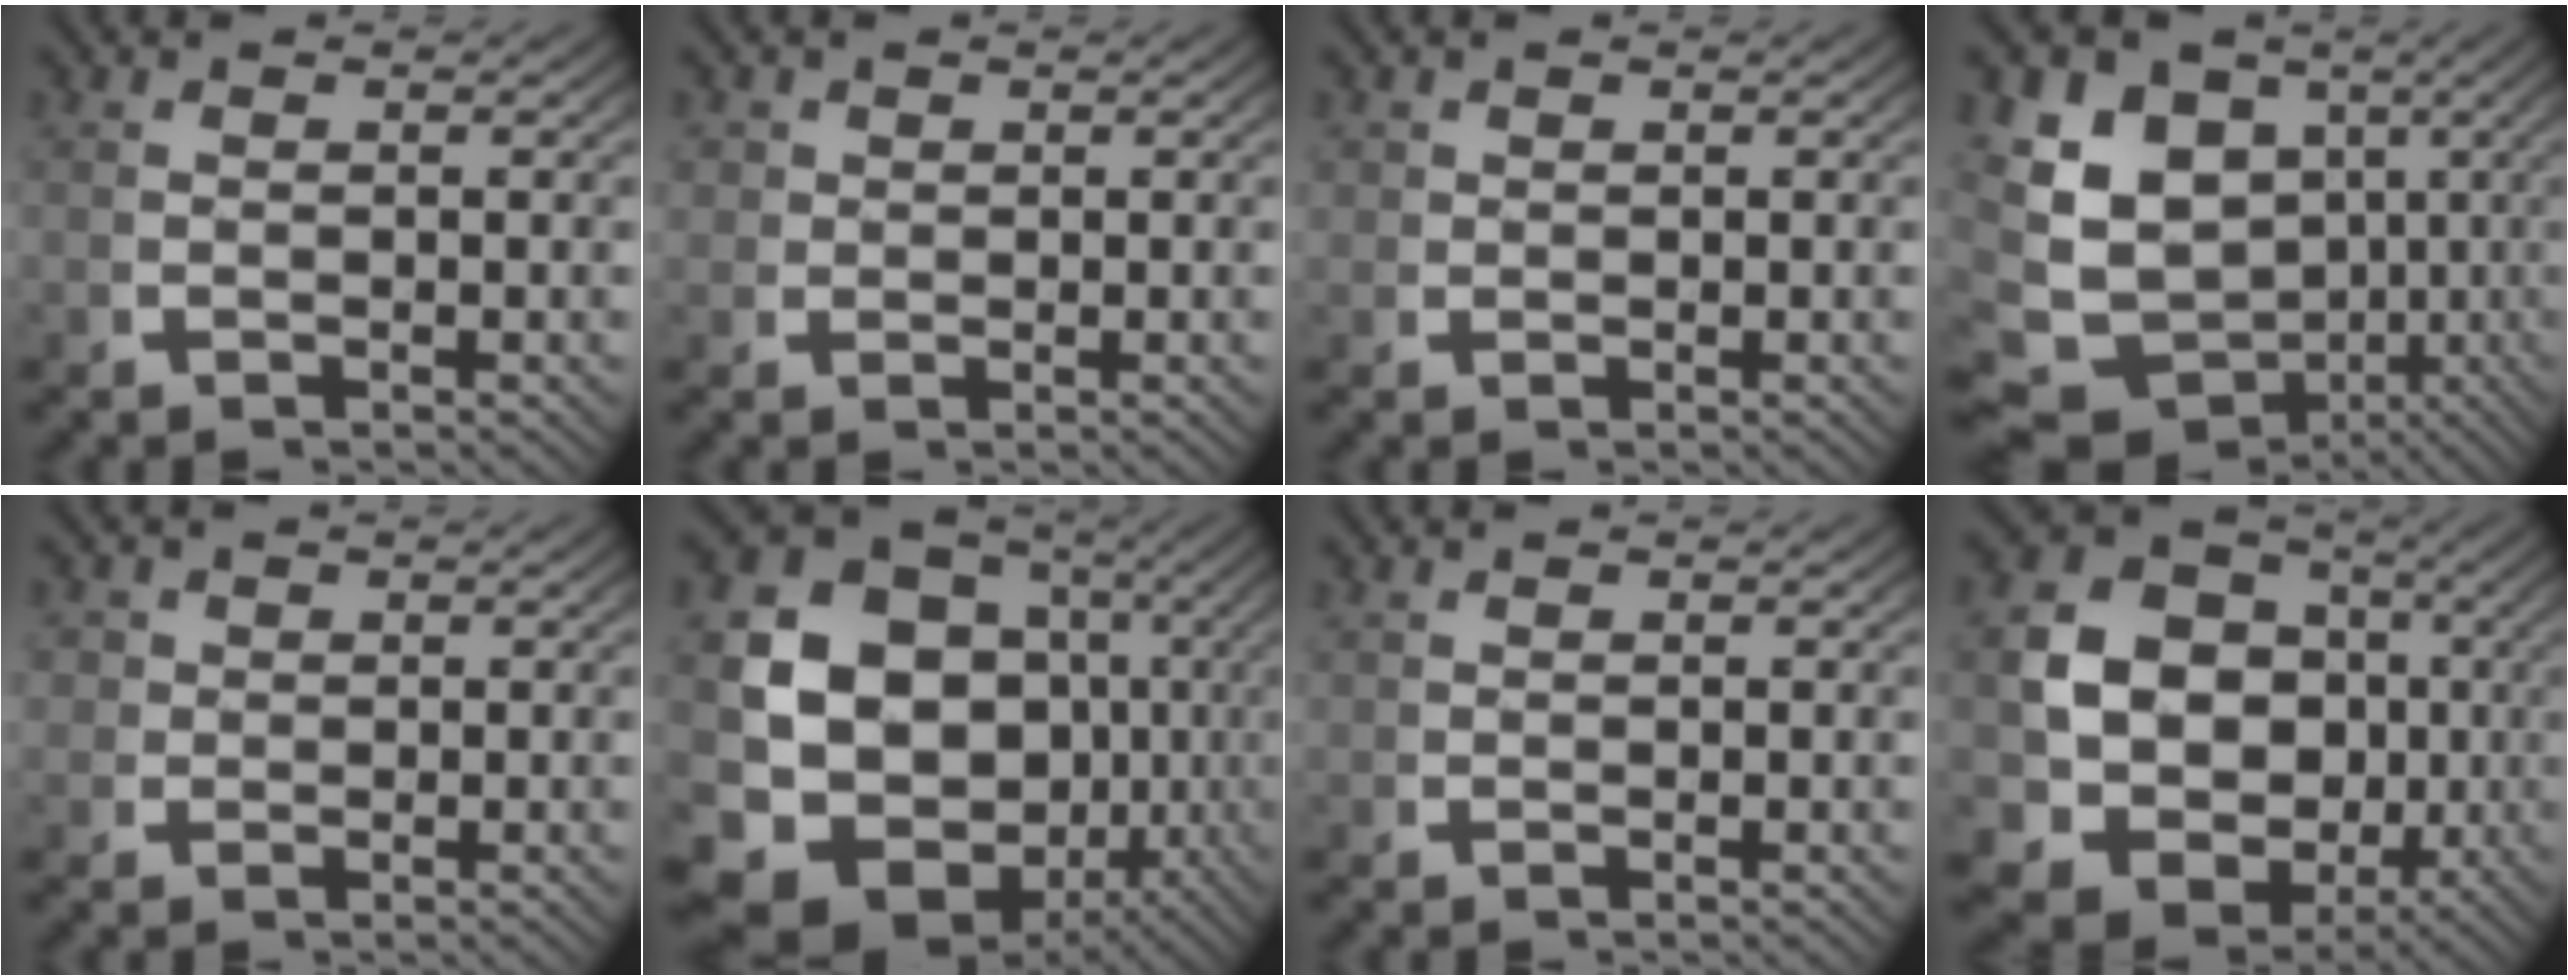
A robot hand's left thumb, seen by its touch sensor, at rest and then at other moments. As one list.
[{"total": 2.1, "force": [0.7, 1.8, 0.6], "torque": [-0.012, -0.005, 0.013]}, {"total": 1.2, "force": [0.6, 1.0, 0.3], "torque": [-0.003, -0.005, 0.012]}, {"total": 16.6, "force": [-1.7, 13.8, 9.2], "torque": [-0.195, -0.067, -0.014]}, {"total": 2.6, "force": [0.7, 2.4, 0.8], "torque": [-0.016, -0.005, 0.012]}, {"total": 19.6, "force": [-0.8, 15.6, 11.9], "torque": [-0.267, -0.061, 0.002]}, {"total": 0.5, "force": [0.5, 0.2, 0.0], "torque": [0.003, -0.002, 0.012]}, {"total": 17.2, "force": [-1.8, 14.6, 8.9], "torque": [-0.217, -0.070, -0.023]}]